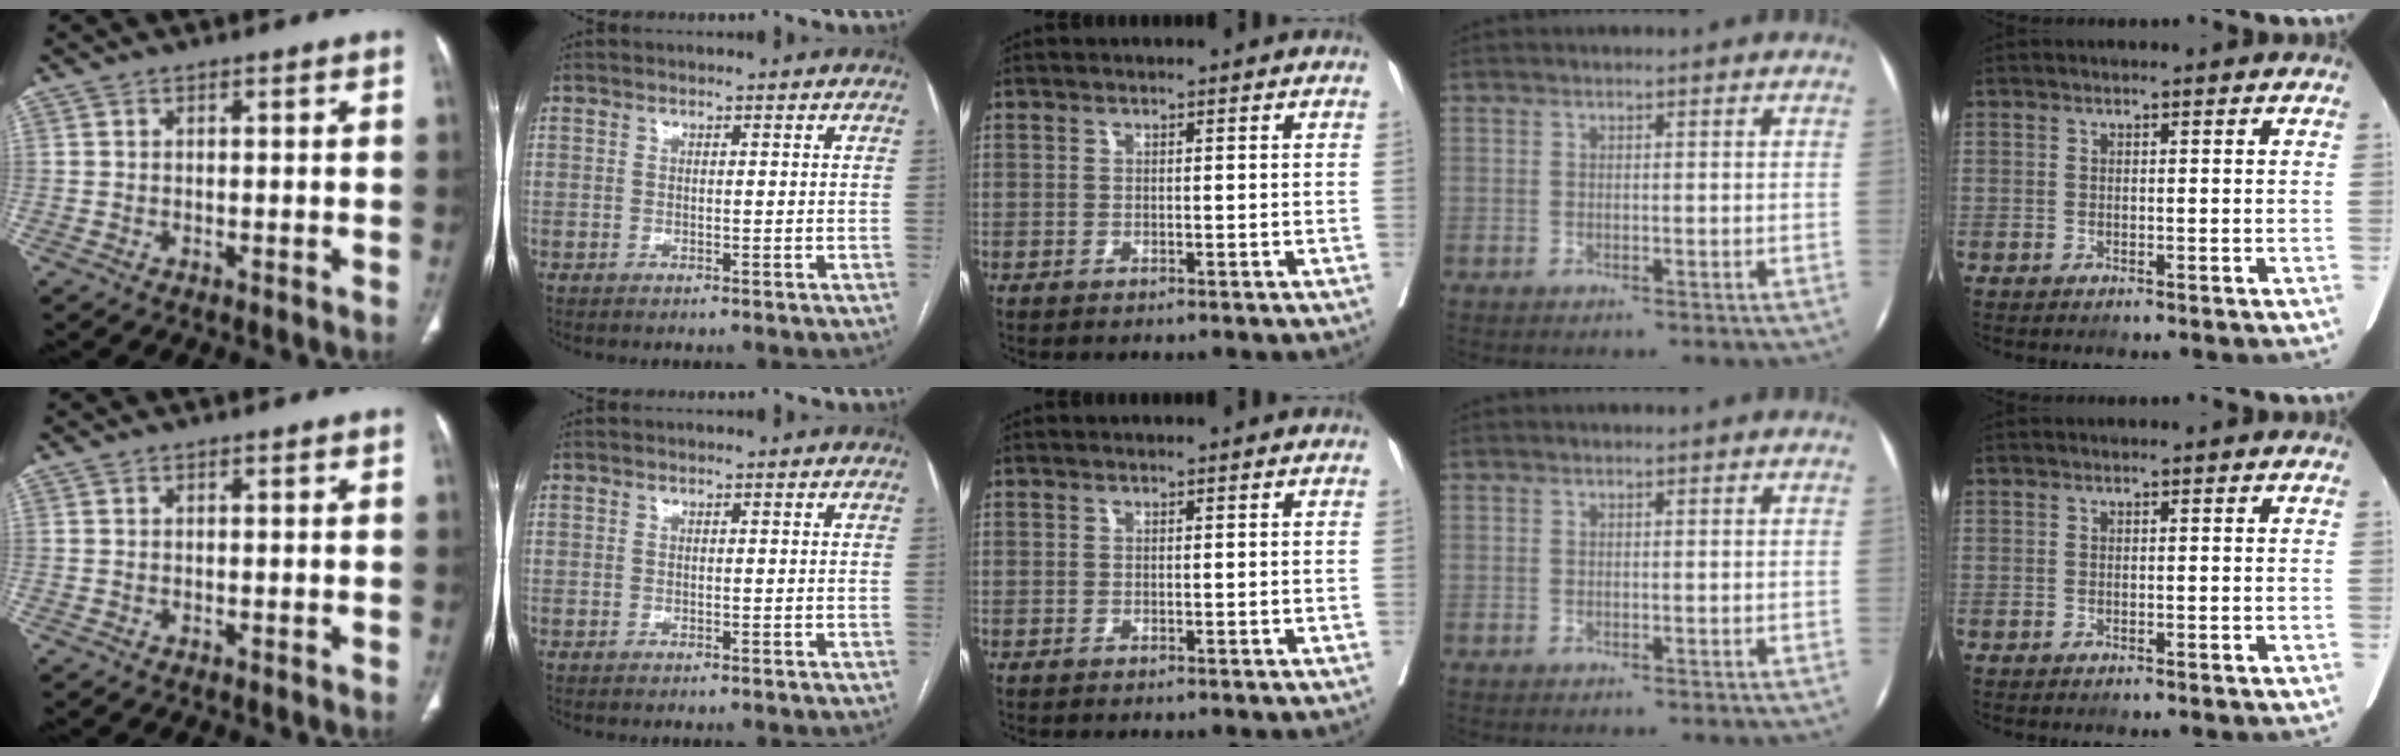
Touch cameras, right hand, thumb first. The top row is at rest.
{}